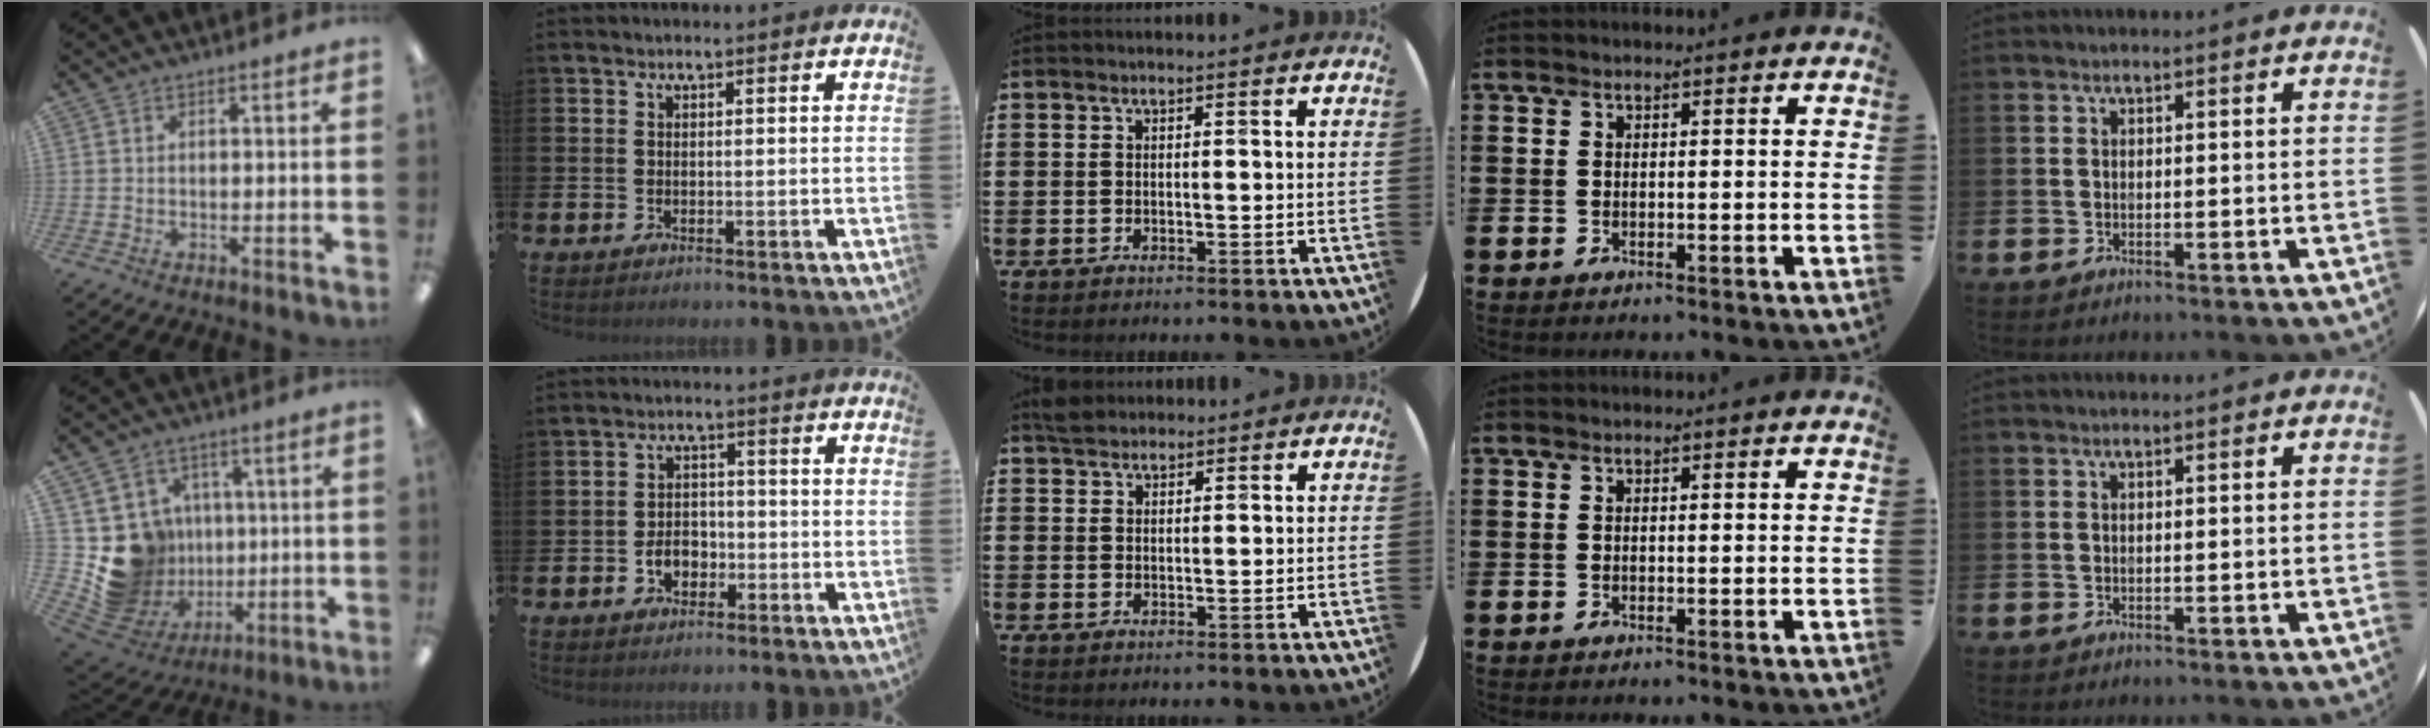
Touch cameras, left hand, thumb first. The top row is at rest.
{"thumb": {"total": 12.9, "force": [1.2, 12.6, 2.2], "torque": [-0.067, -0.012, 0.056]}, "index": {"total": 3.6, "force": [-1.4, 2.7, 1.9], "torque": [-0.024, -0.002, -0.034]}, "middle": {"total": 2.1, "force": [1.9, 0.8, 0.3], "torque": [-0.002, 0.002, 0.036]}}